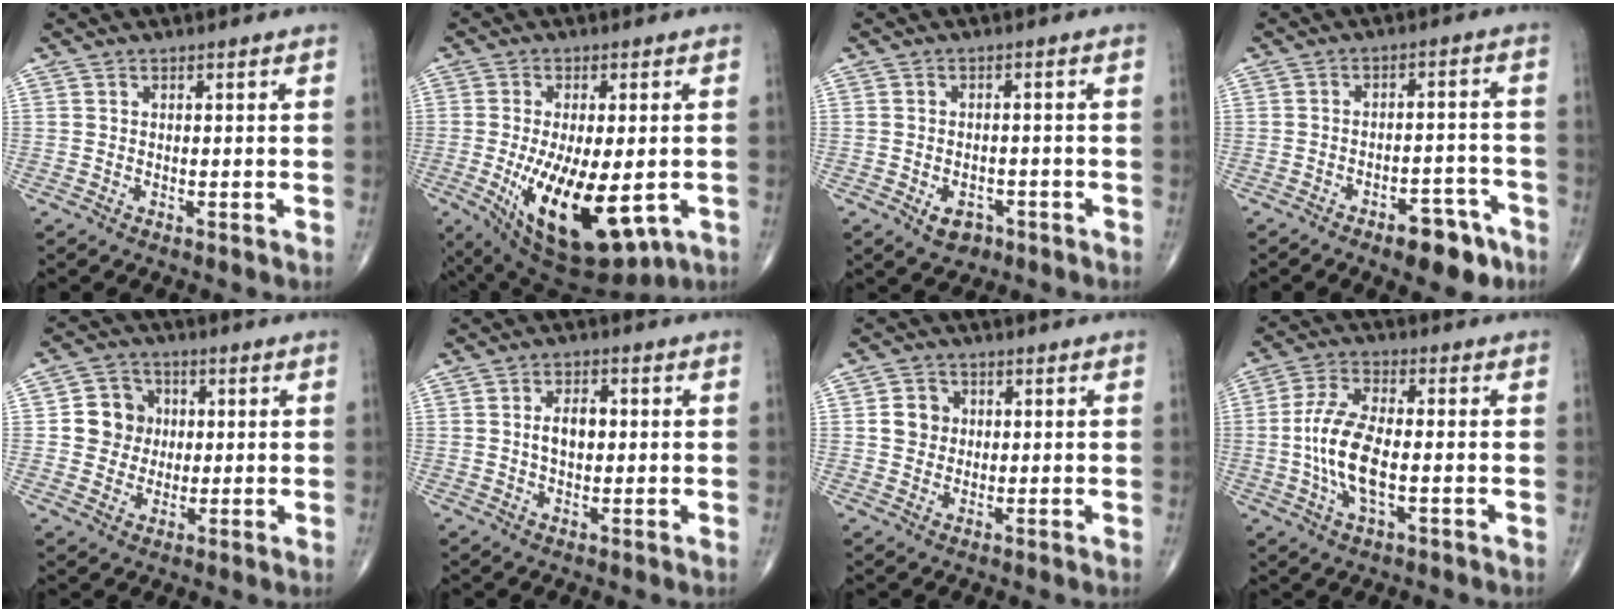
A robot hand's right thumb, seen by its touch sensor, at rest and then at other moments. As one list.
[{"total": 18.5, "force": [-4.9, 8.1, 15.9], "torque": [-0.271, -0.021, -0.053]}, {"total": 4.1, "force": [-2.0, 2.9, 2.1], "torque": [-0.021, 0.010, -0.023]}, {"total": 8.7, "force": [-5.5, 3.8, 5.4], "torque": [-0.052, 0.041, -0.075]}, {"total": 8.1, "force": [0.7, 7.5, 2.9], "torque": [-0.010, 0.006, 0.005]}, {"total": 4.9, "force": [0.2, 3.0, 3.9], "torque": [-0.064, 0.008, 0.002]}, {"total": 4.6, "force": [0.6, 4.2, 1.8], "torque": [-0.008, 0.002, 0.007]}, {"total": 11.4, "force": [-1.6, 4.8, 10.2], "torque": [-0.216, 0.012, -0.032]}]